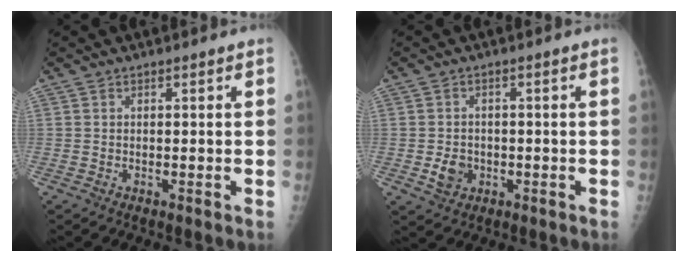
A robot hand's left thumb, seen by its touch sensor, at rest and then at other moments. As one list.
[{"total": 3.9, "force": [-1.2, 3.3, 1.7], "torque": [-0.017, 0.003, -0.014]}]